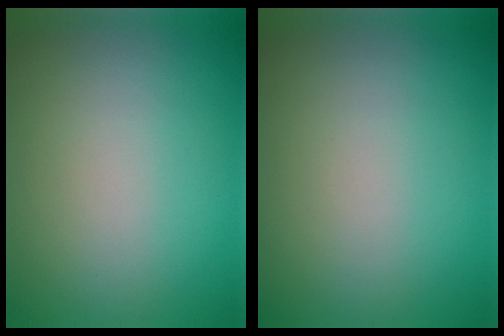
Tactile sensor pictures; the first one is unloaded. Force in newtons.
{"total": 0.0}